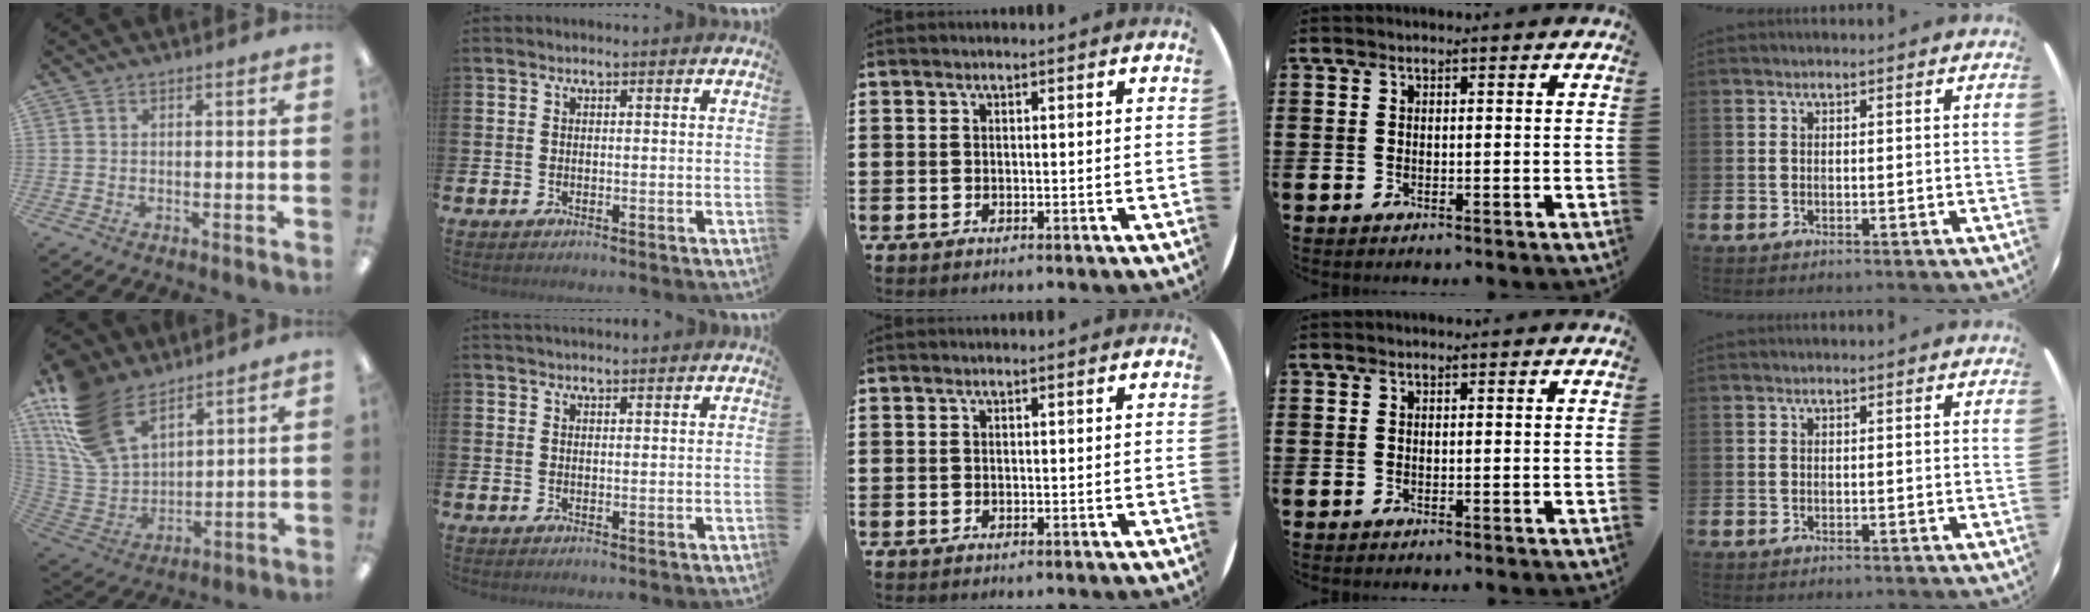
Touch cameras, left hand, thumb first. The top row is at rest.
{"thumb": {"total": 19.0, "force": [12.5, 10.6, 9.7], "torque": [-0.238, -0.056, 0.238]}, "index": {"total": 1.7, "force": [1.7, 0.1, 0.1], "torque": [0.006, -0.008, 0.029]}}